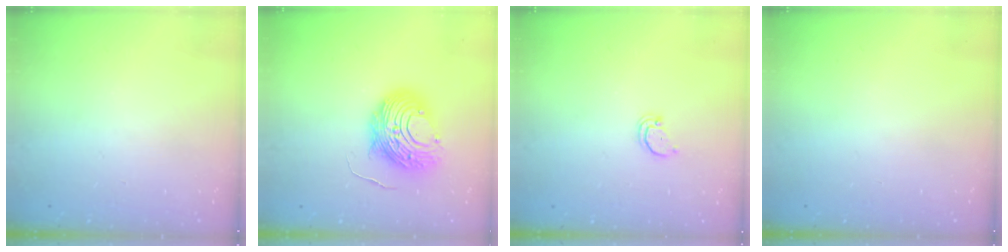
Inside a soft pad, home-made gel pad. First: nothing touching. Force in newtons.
{"total": 11.2, "press": 11.1, "slide": 1.1}
{"total": 2.0, "press": 2.0, "slide": 0.2}
{"total": 0.0}